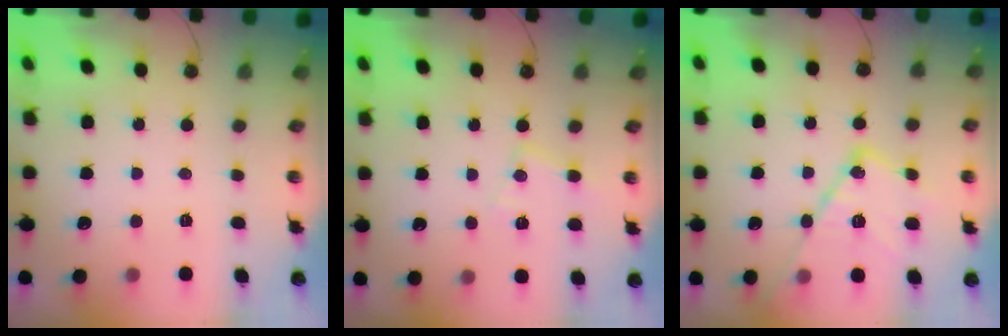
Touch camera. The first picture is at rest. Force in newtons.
{"total": 8.2, "press": 8.2, "slide": 0.6}
{"total": 16.6, "press": 16.5, "slide": 1.4}